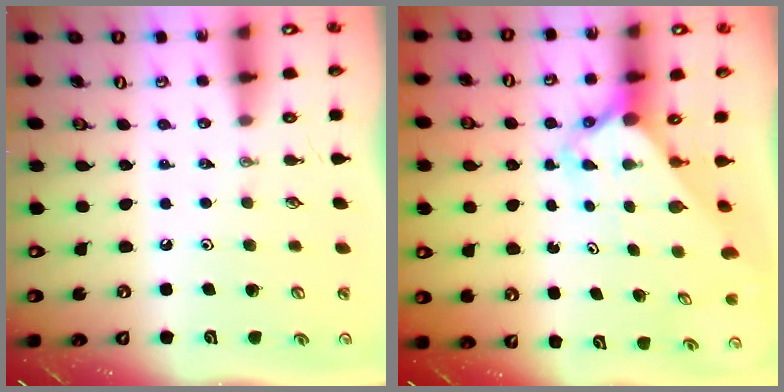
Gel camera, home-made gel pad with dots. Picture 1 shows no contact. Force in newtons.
{"total": 2.8, "press": 2.8, "slide": 0.1}